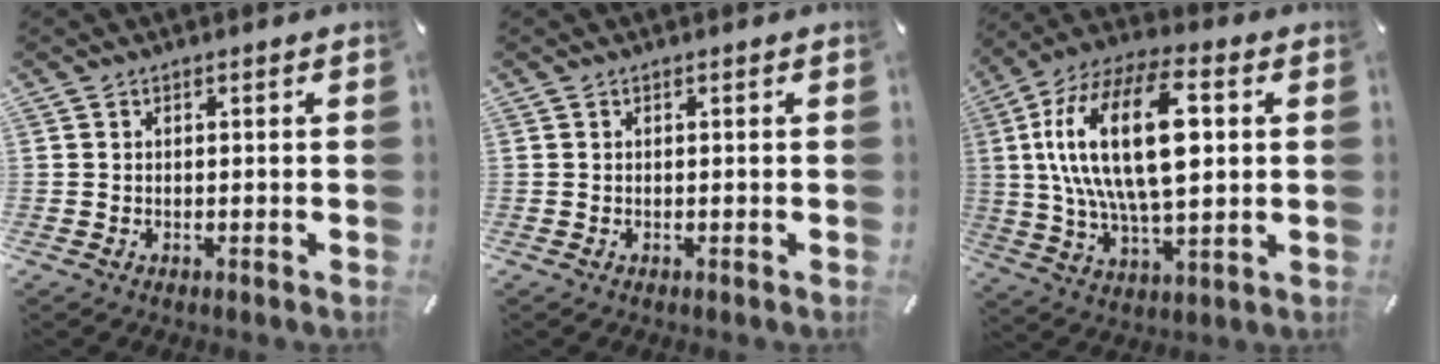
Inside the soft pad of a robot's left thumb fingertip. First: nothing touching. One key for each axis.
{"total": 0.0}
{"total": 23.2, "fx": 4.3, "fy": 10.8, "fz": 20.1, "tx": -0.415, "ty": -0.005, "tz": 0.057}